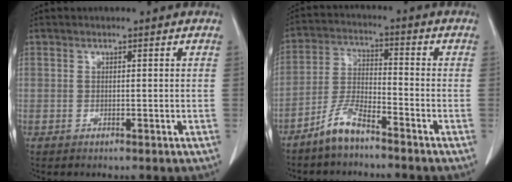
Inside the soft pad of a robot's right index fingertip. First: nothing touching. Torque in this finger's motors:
{"motor_torque": [0.51, -0.26, 0.29, 0.08]}